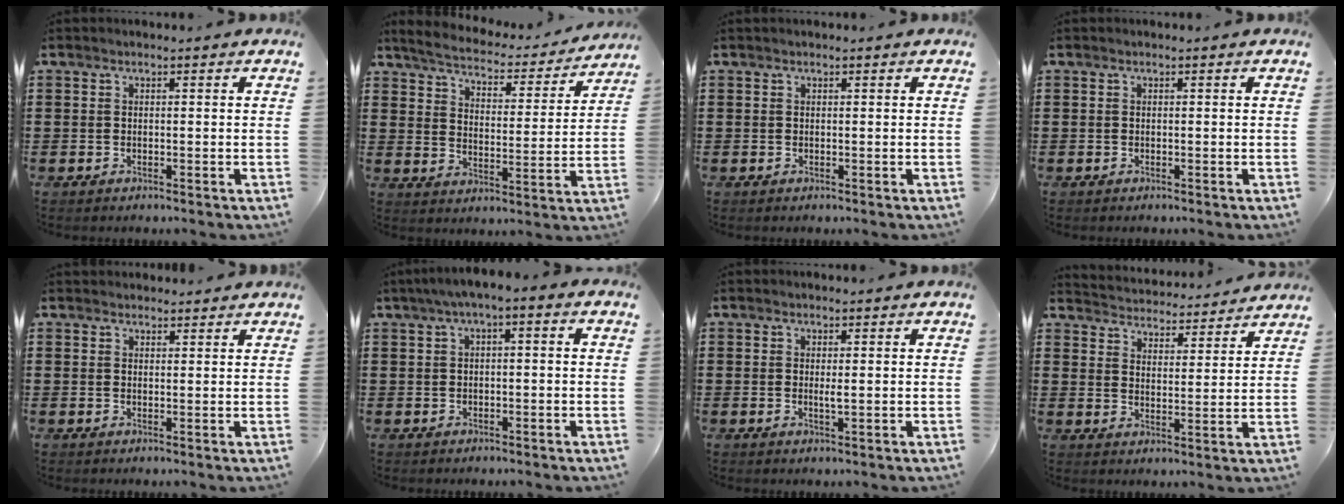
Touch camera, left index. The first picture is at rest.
{"total": 3.7, "force": [3.6, 0.1, 0.7], "torque": [-0.038, -0.029, 0.055]}
{"total": 0.0}
{"total": 0.0}
{"total": 1.6, "force": [1.5, 0.4, 0.0], "torque": [-0.003, 0.002, 0.031]}
{"total": 2.4, "force": [-1.4, 0.5, 1.9], "torque": [-0.037, 0.000, -0.032]}
{"total": 1.3, "force": [0.2, 0.1, 1.3], "torque": [-0.025, -0.003, 0.003]}
{"total": 3.9, "force": [3.9, -0.2, -0.5], "torque": [-0.014, -0.034, 0.063]}